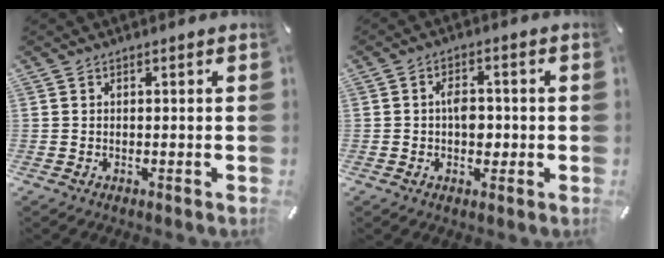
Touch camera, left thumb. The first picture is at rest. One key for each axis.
{"total": 5.1, "fx": -0.6, "fy": 3.4, "fz": 3.7, "tx": -0.044, "ty": 0.000, "tz": -0.015}